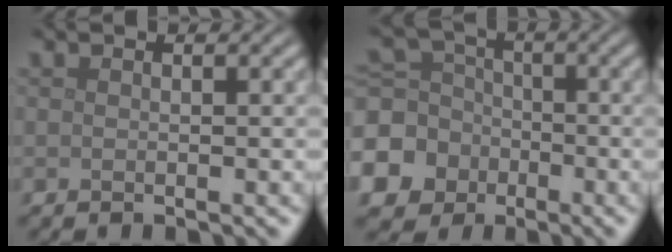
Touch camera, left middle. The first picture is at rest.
{"total": 8.2, "force": [-3.1, 7.2, 2.2], "torque": [-0.067, -0.016, -0.079]}